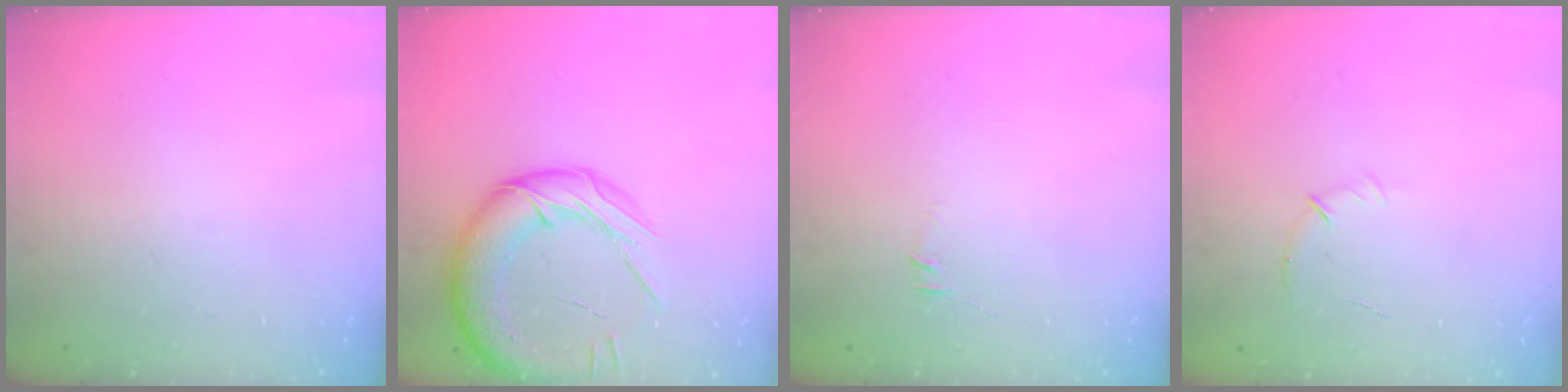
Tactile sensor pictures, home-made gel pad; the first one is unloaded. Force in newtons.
{"total": 19.9, "press": 19.5, "slide": 3.8}
{"total": 3.8, "press": 3.7, "slide": 0.9}
{"total": 5.7, "press": 5.5, "slide": 1.4}